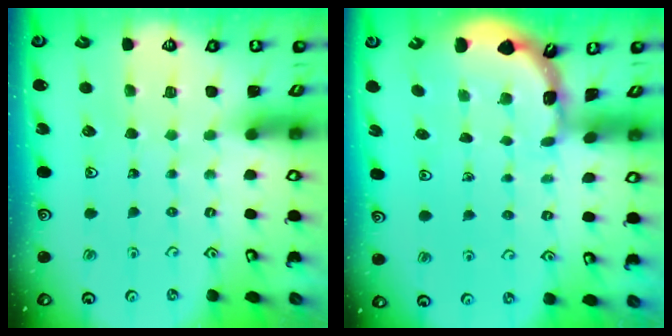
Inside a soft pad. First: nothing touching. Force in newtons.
{"total": 1.8, "press": 1.8, "slide": 0.2}